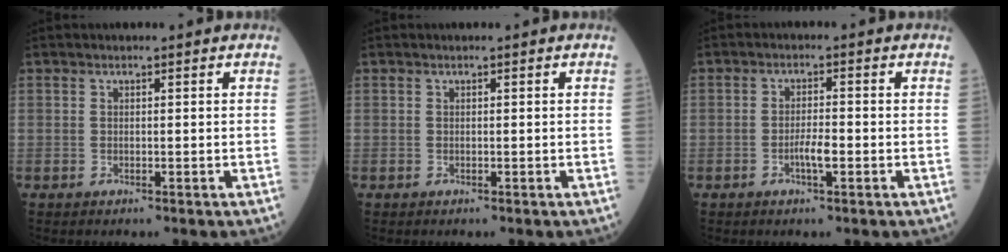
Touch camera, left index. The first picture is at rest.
{"total": 0.0}
{"total": 2.8, "force": [-1.1, 0.5, 2.6], "torque": [-0.050, 0.001, -0.021]}